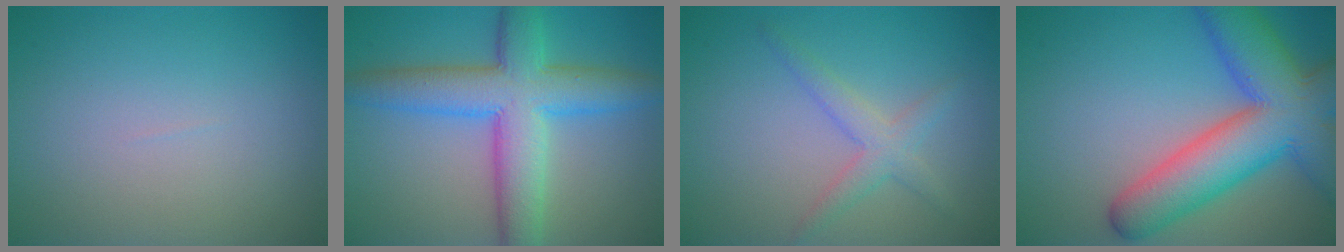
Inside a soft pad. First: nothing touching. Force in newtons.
{"total": 8.4, "press": 8.4, "slide": 0.3}
{"total": 1.9, "press": 1.9, "slide": 0.1}
{"total": 11.2, "press": 11.2, "slide": 0.6}